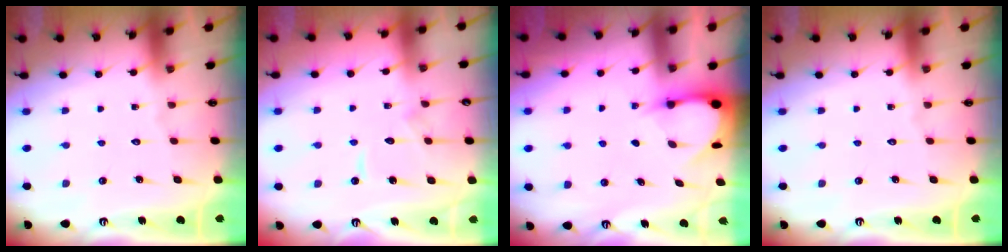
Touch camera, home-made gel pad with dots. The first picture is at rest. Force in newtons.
{"total": 6.3, "press": 6.3, "slide": 0.6}
{"total": 3.5, "press": 3.5, "slide": 0.4}
{"total": 0.0}